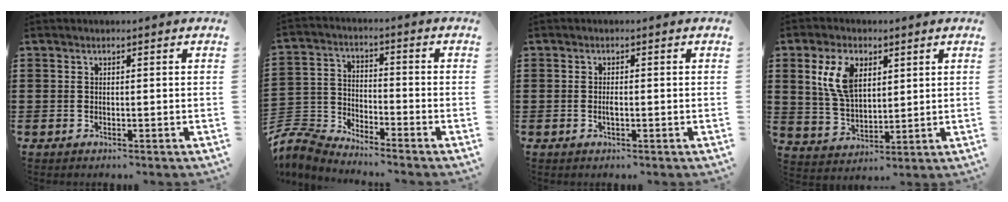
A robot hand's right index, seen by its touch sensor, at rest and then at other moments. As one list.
[{"total": 5.7, "force": [-5.4, 1.2, 1.1], "torque": [-0.053, -0.007, -0.118]}, {"total": 1.4, "force": [-0.3, 0.4, 1.3], "torque": [-0.025, -0.002, -0.005]}, {"total": 8.3, "force": [3.4, 4.7, 5.9], "torque": [-0.146, 0.009, 0.058]}]